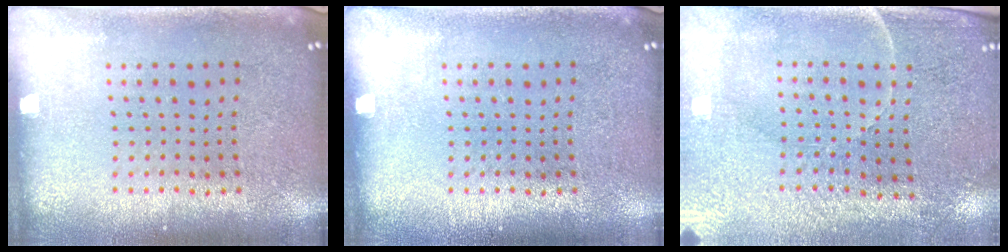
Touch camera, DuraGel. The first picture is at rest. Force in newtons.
{"total": 0.0}
{"total": 3.5, "press": 3.3, "slide": 1.0}